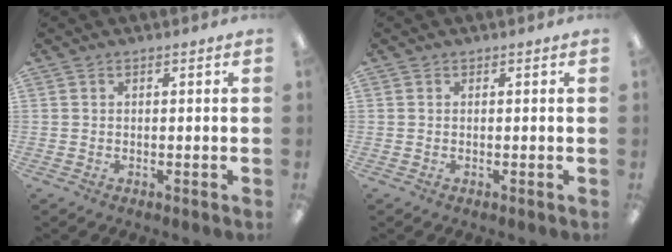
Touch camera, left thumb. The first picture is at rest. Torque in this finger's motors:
{"motor_torque": [-0.02, 0.02, -0.03, 0.02, 0.00]}